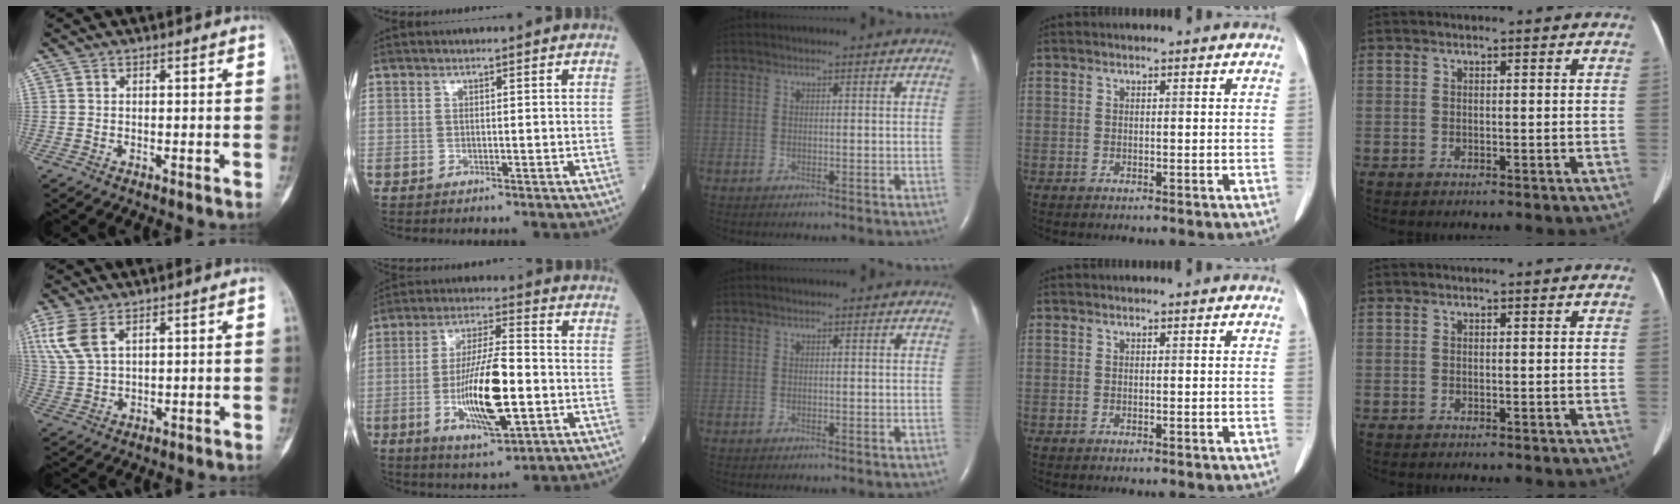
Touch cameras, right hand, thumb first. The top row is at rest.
{"thumb": {"total": 9.1, "force": [4.0, 5.3, 6.1], "torque": [-0.139, -0.002, 0.085]}, "index": {"total": 13.8, "force": [-2.8, 2.8, 13.2], "torque": [-0.247, -0.006, -0.046]}}